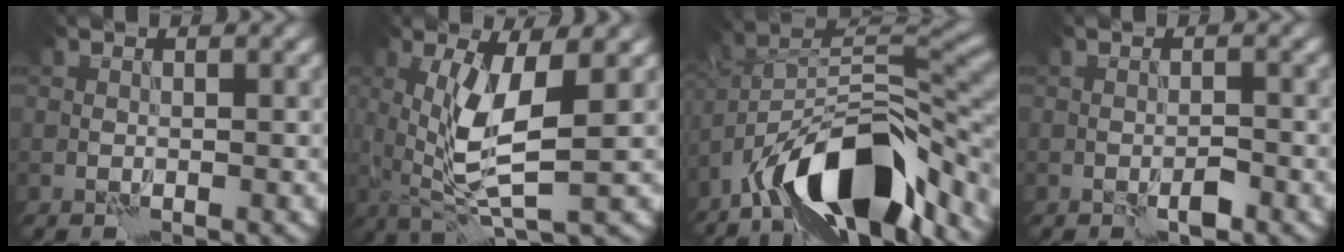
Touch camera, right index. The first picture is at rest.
{"total": 5.5, "force": [1.4, 0.9, 5.3], "torque": [-0.112, -0.010, 0.032]}
{"total": 13.2, "force": [-8.8, 4.2, 8.9], "torque": [-0.142, 0.010, -0.151]}
{"total": 1.4, "force": [-0.9, 0.4, 1.0], "torque": [-0.015, 0.003, -0.013]}